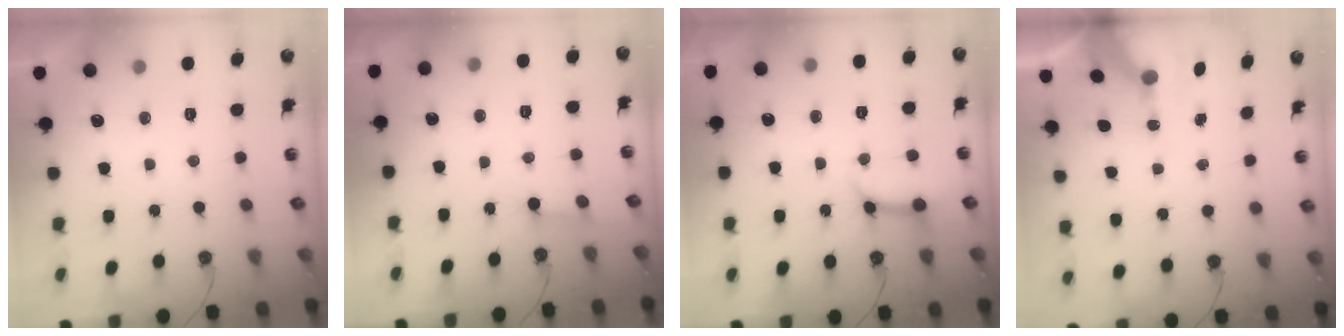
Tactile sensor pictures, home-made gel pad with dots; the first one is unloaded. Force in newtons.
{"total": 2.7, "press": 2.7, "slide": 0.2}
{"total": 9.6, "press": 9.5, "slide": 1.2}
{"total": 6.7, "press": 6.7, "slide": 0.7}